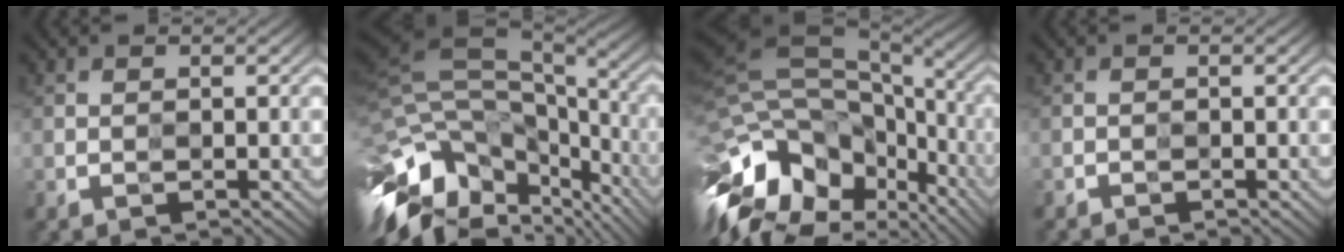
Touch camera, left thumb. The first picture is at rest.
{"total": 15.1, "force": [-5.7, 8.4, 11.3], "torque": [-0.262, -0.016, -0.082]}
{"total": 16.7, "force": [-5.6, 10.1, 12.1], "torque": [-0.263, -0.010, -0.084]}
{"total": 0.7, "force": [-0.7, 0.1, -0.1], "torque": [0.001, -0.003, -0.017]}